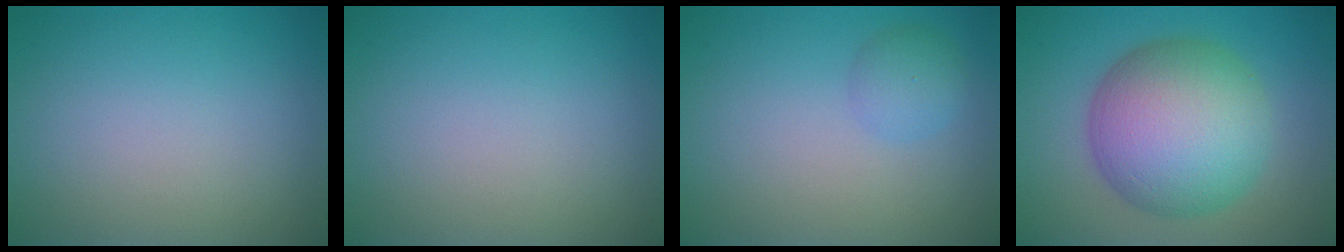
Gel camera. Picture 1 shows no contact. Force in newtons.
{"total": 0.0}
{"total": 2.0, "press": 2.0, "slide": 0.0}
{"total": 11.2, "press": 11.1, "slide": 0.4}